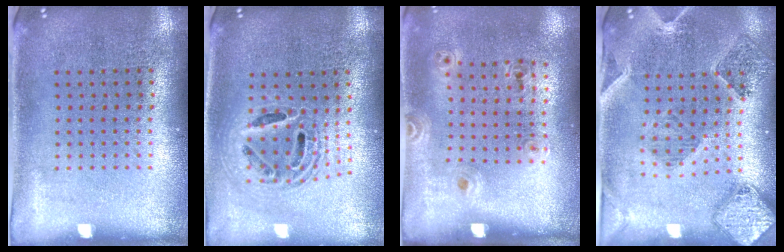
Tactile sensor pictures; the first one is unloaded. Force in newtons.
{"total": 1.9, "press": 1.6, "slide": 1.1}
{"total": 1.2, "press": 0.9, "slide": 0.8}
{"total": 1.5, "press": 1.4, "slide": 0.4}